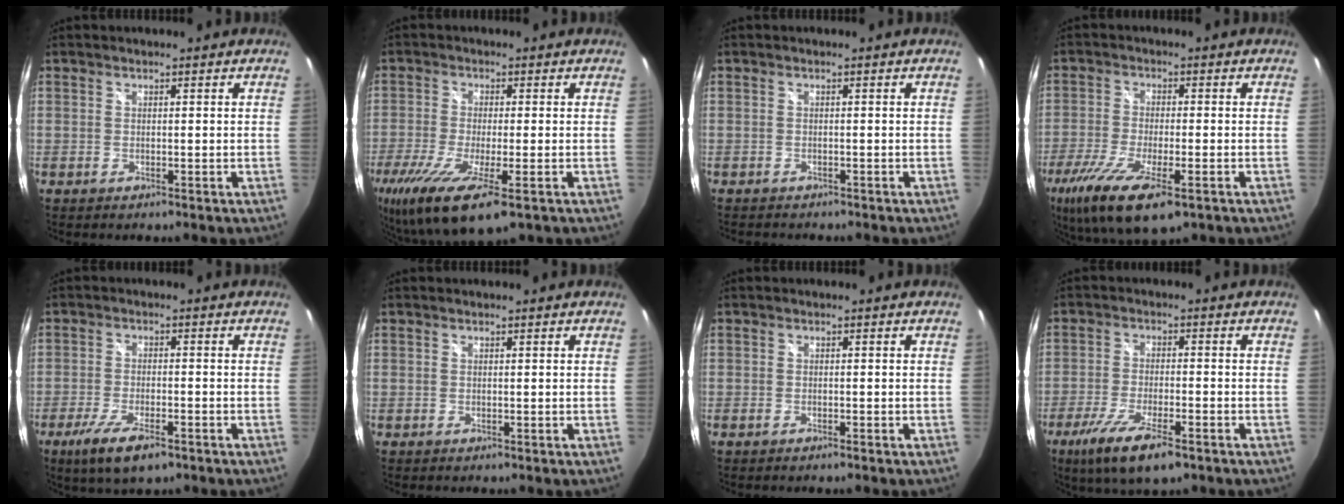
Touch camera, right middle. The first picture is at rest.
{"total": 16.2, "force": [-8.8, 3.7, 13.0], "torque": [-0.269, -0.074, -0.151]}
{"total": 2.6, "force": [-2.4, 0.6, 0.7], "torque": [-0.016, -0.014, -0.037]}
{"total": 15.0, "force": [-8.6, 4.6, 11.5], "torque": [-0.239, -0.060, -0.151]}
{"total": 8.7, "force": [-5.5, 2.5, 6.3], "torque": [-0.146, -0.030, -0.098]}
{"total": 0.0}
{"total": 1.0, "force": [-0.9, 0.1, 0.5], "torque": [-0.011, -0.001, -0.016]}
{"total": 11.3, "force": [-7.0, 2.8, 8.3], "torque": [-0.182, -0.039, -0.126]}